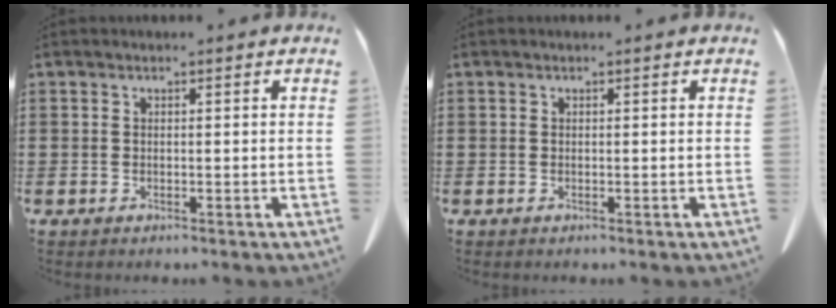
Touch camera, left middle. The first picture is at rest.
{"total": 0.0}